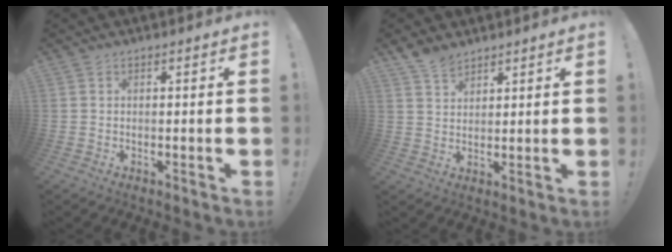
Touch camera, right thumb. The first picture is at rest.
{"total": 5.2, "force": [4.3, 2.4, 1.6], "torque": [-0.031, -0.023, 0.081]}